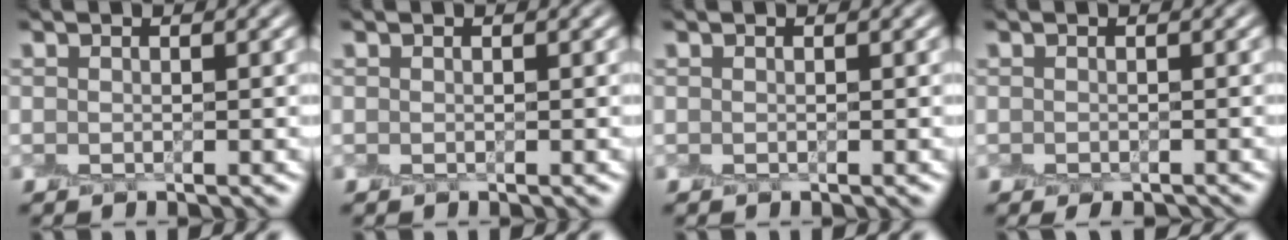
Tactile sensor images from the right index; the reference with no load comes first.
{"total": 0.0}
{"total": 0.0}
{"total": 1.7, "force": [-1.3, 0.5, 0.9], "torque": [-0.012, -0.002, -0.016]}